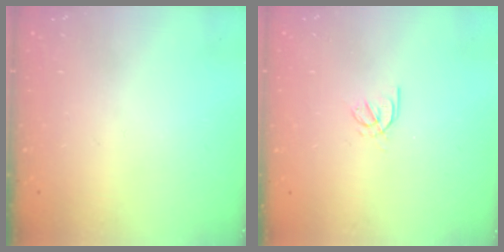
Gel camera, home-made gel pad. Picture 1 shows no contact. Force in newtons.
{"total": 1.7, "press": 1.6, "slide": 0.5}